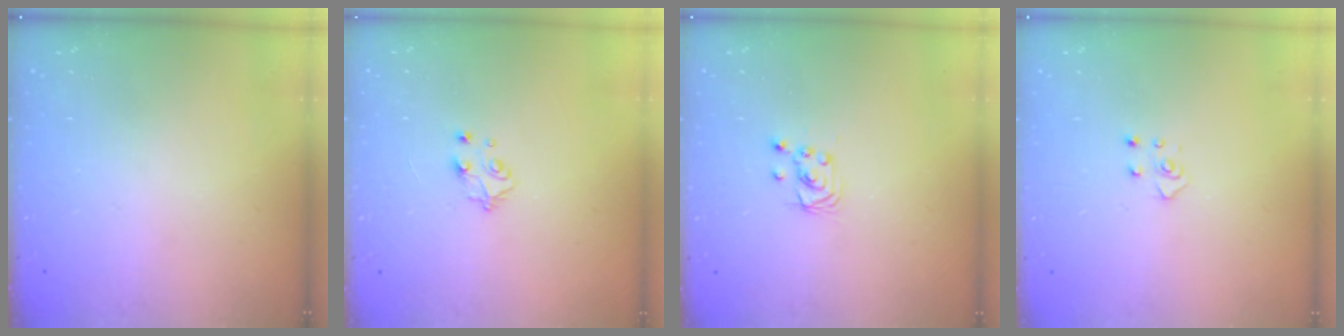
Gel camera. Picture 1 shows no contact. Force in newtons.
{"total": 5.4, "press": 5.4, "slide": 0.4}
{"total": 2.4, "press": 2.4, "slide": 0.2}
{"total": 4.0, "press": 4.0, "slide": 0.4}